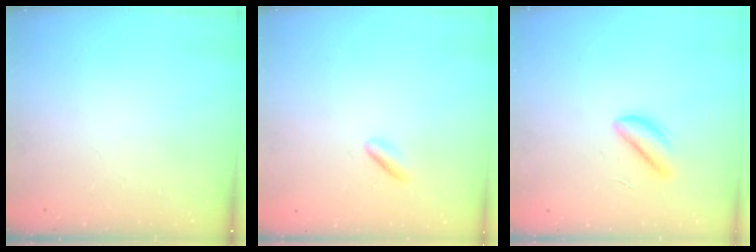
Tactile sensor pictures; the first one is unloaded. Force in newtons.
{"total": 1.2, "press": 1.0, "slide": 0.6}
{"total": 4.3, "press": 4.3, "slide": 0.6}